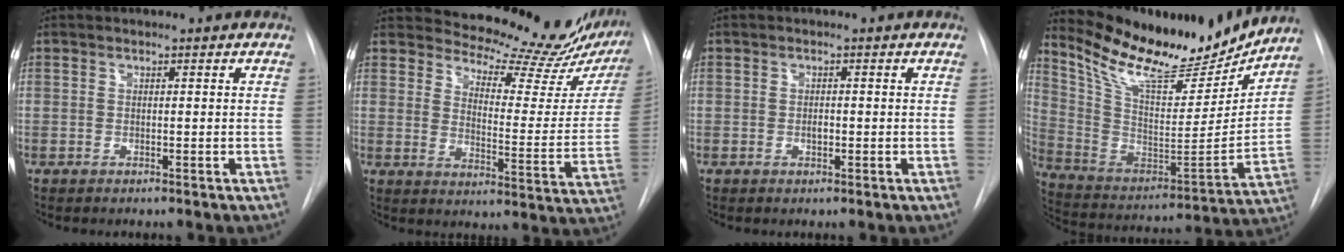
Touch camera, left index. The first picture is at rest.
{"total": 21.5, "force": [20.1, 4.8, 6.0], "torque": [-0.077, -0.096, 0.234]}
{"total": 1.0, "force": [-0.5, 0.5, 0.7], "torque": [-0.014, -0.005, -0.009]}
{"total": 21.4, "force": [18.9, 4.6, 8.8], "torque": [-0.167, -0.033, 0.308]}